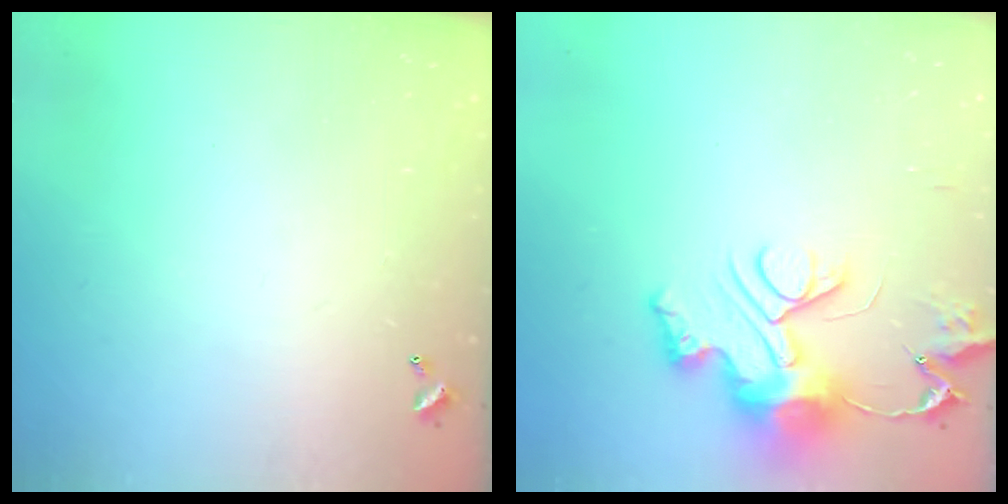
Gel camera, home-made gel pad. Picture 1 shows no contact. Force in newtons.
{"total": 13.0, "press": 13.0, "slide": 0.8}